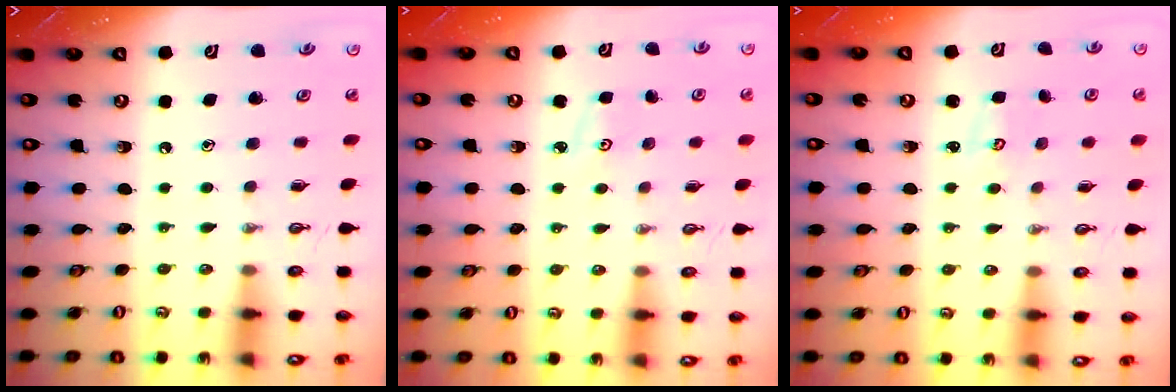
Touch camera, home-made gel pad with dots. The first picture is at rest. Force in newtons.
{"total": 2.7, "press": 2.6, "slide": 0.4}
{"total": 1.8, "press": 1.8, "slide": 0.2}